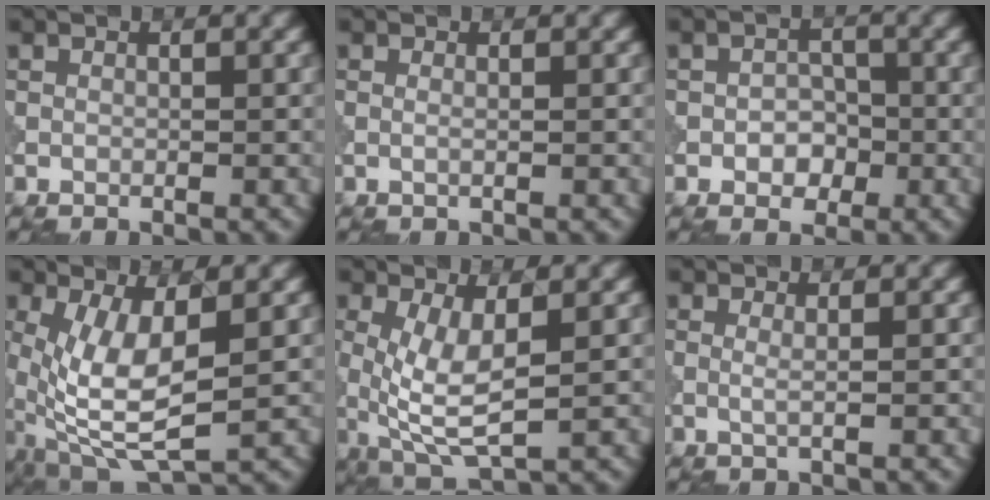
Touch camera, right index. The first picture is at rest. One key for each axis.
{"total": 0.7, "fx": 0.1, "fy": 0.2, "fz": 0.7, "tx": -0.013, "ty": -0.001, "tz": -0.003}
{"total": 2.6, "fx": -0.8, "fy": 1.9, "fz": 1.6, "tx": -0.019, "ty": 0.001, "tz": -0.015}
{"total": 7.8, "fx": -0.7, "fy": 2.9, "fz": 7.2, "tx": -0.162, "ty": -0.014, "tz": -0.008}
{"total": 5.8, "fx": 0.0, "fy": 2.0, "fz": 5.5, "tx": -0.119, "ty": -0.012, "tz": 0.005}
{"total": 1.2, "fx": 0.2, "fy": 0.2, "fz": 1.2, "tx": -0.023, "ty": -0.002, "tz": -0.002}